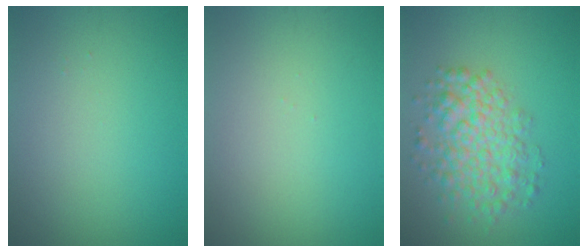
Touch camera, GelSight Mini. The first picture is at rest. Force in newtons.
{"total": 0.0}
{"total": 5.2, "press": 5.2, "slide": 0.2}